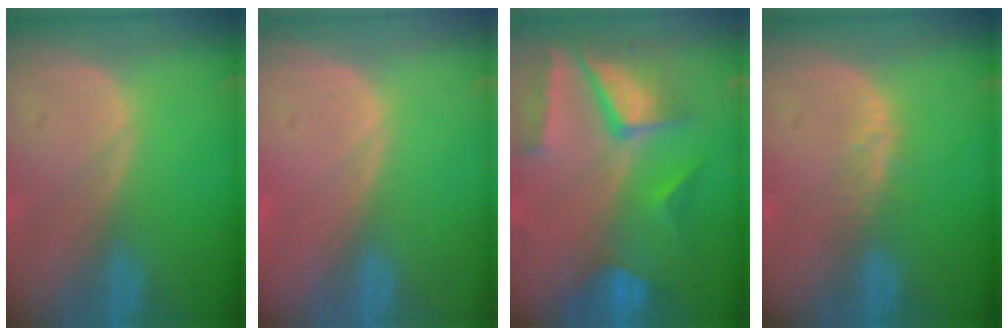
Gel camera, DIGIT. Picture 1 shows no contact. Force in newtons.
{"total": 0.6, "press": 0.0, "slide": 0.6}
{"total": 10.4, "press": 8.8, "slide": 5.6}
{"total": 2.1, "press": 2.1, "slide": 0.2}